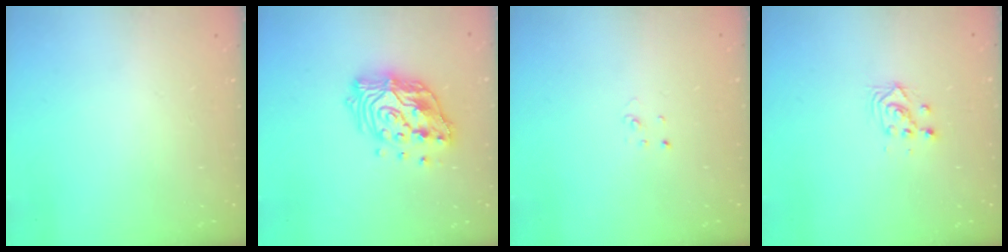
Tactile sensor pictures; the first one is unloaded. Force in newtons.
{"total": 15.9, "press": 15.8, "slide": 1.5}
{"total": 2.0, "press": 2.0, "slide": 0.1}
{"total": 2.8, "press": 2.8, "slide": 0.1}